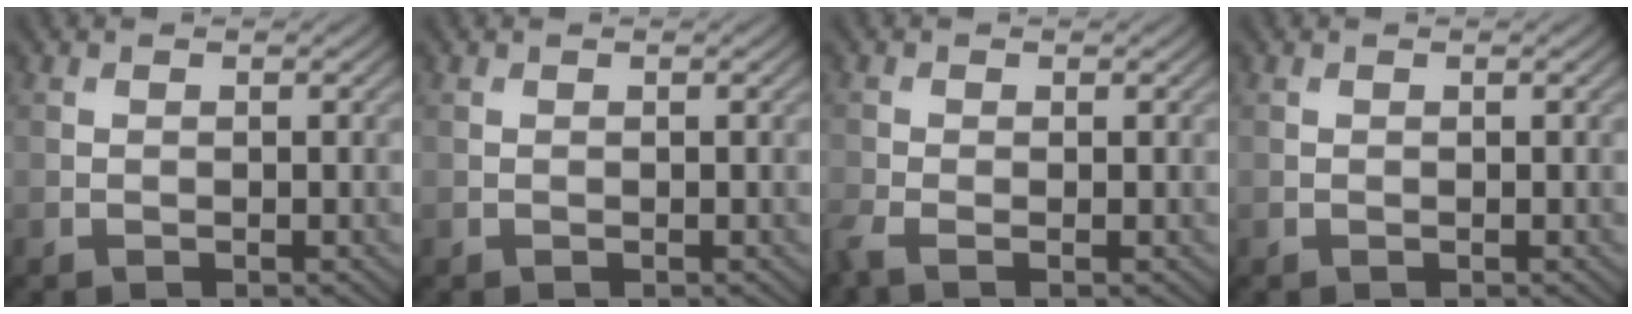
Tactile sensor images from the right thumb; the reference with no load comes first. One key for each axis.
{"total": 0.0}
{"total": 1.8, "fx": -1.3, "fy": 0.3, "fz": 1.3, "tx": -0.041, "ty": -0.006, "tz": -0.034}
{"total": 0.0}